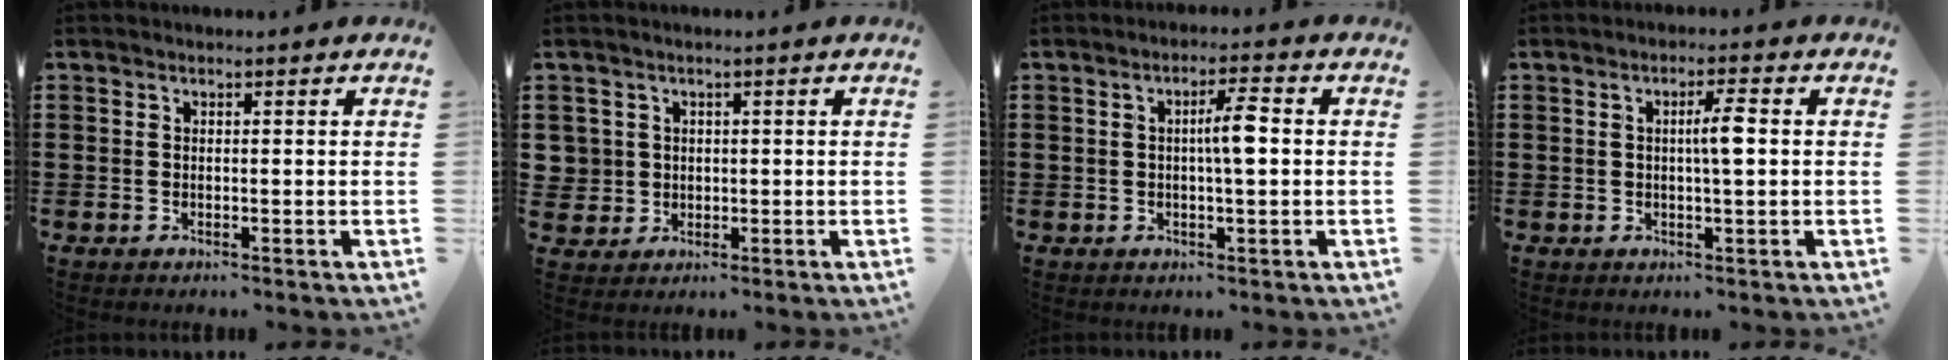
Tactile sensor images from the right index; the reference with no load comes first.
{"total": 2.5, "force": [0.1, 2.5, 0.2], "torque": [-0.019, 0.006, 0.001]}
{"total": 4.5, "force": [0.1, 0.6, 4.4], "torque": [-0.072, -0.002, -0.003]}
{"total": 3.7, "force": [0.3, 0.3, 3.7], "torque": [-0.068, 0.000, 0.002]}